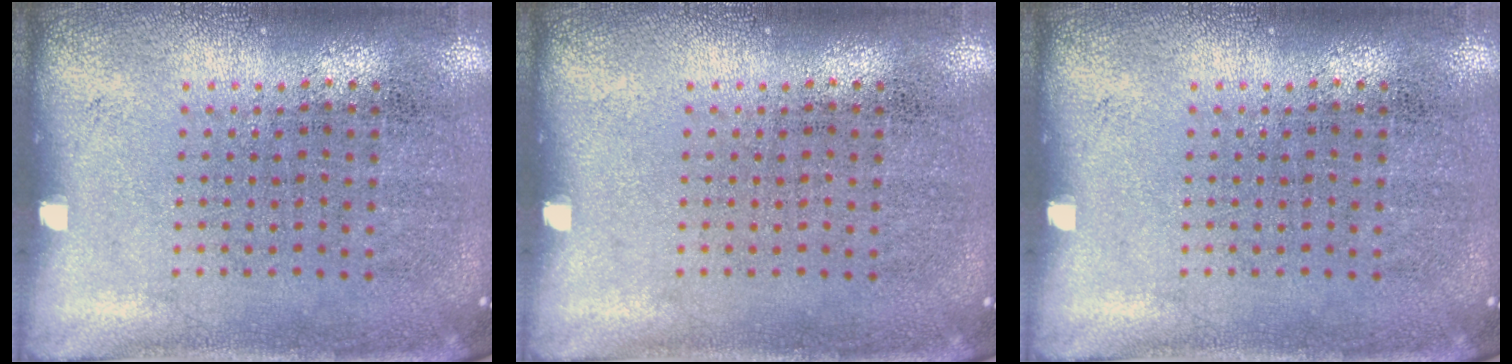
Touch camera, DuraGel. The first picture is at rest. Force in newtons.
{"total": 0.0}
{"total": 0.0}